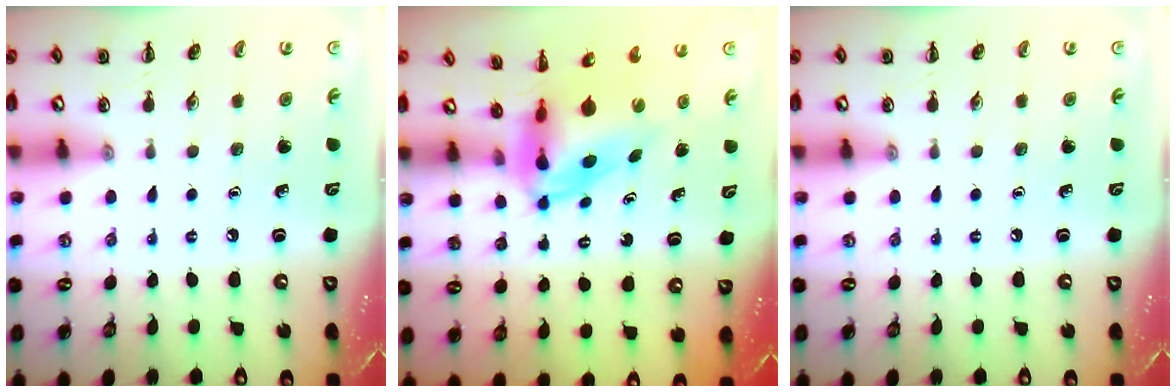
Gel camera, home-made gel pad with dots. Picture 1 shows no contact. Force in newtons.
{"total": 4.8, "press": 4.6, "slide": 1.3}
{"total": 0.0}